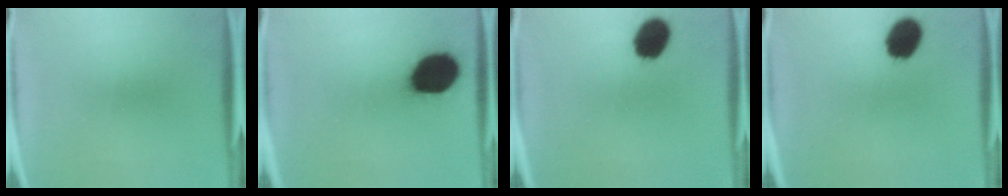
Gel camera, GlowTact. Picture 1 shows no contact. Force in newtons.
{"total": 18.4}
{"total": 8.4}
{"total": 8.4}